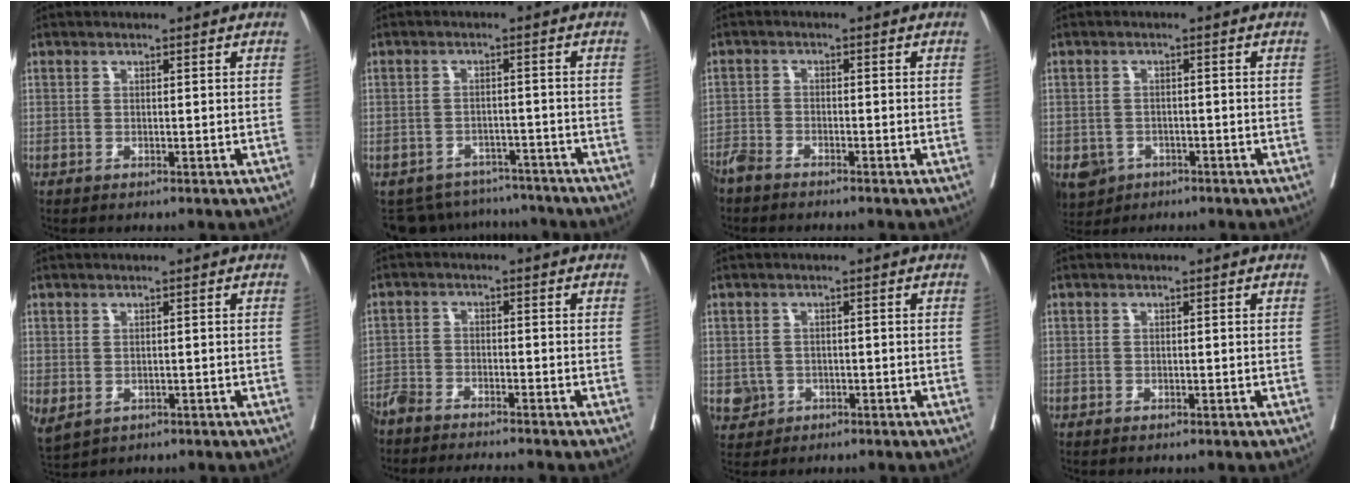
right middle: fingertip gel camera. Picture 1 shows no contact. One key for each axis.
{"total": 9.6, "fx": -8.8, "fy": 3.8, "fz": 0.2, "tx": 0.001, "ty": 0.018, "tz": -0.113}
{"total": 4.0, "fx": -3.7, "fy": 0.7, "fz": 1.4, "tx": -0.021, "ty": -0.009, "tz": -0.071}
{"total": 5.1, "fx": -2.9, "fy": 3.9, "fz": 1.4, "tx": -0.024, "ty": 0.002, "tz": -0.041}
{"total": 5.4, "fx": -1.9, "fy": 3.8, "fz": 3.3, "tx": -0.081, "ty": -0.006, "tz": -0.021}
{"total": 9.6, "fx": -8.9, "fy": 0.6, "fz": 3.5, "tx": -0.049, "ty": -0.006, "tz": -0.144}
{"total": 3.2, "fx": -0.9, "fy": 3.1, "fz": 0.4, "tx": -0.003, "ty": 0.005, "tz": -0.010}
{"total": 0.0}